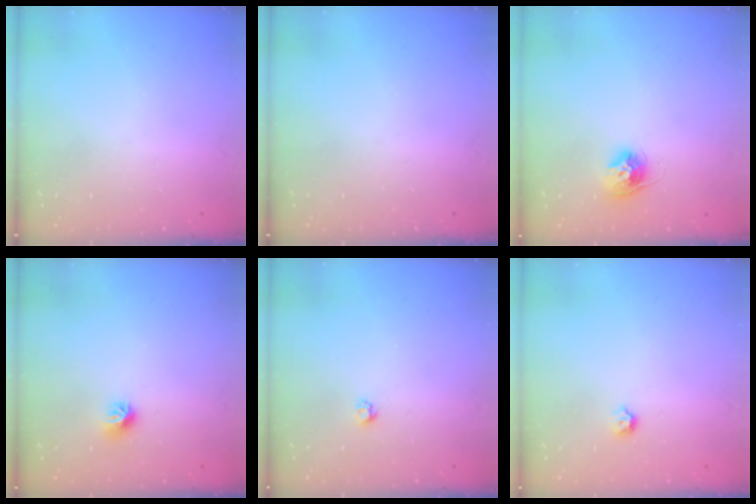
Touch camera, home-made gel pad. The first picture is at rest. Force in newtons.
{"total": 0.0}
{"total": 10.2, "press": 10.1, "slide": 0.7}
{"total": 8.0, "press": 7.9, "slide": 0.6}
{"total": 2.7, "press": 2.7, "slide": 0.4}
{"total": 4.0, "press": 4.0, "slide": 0.8}